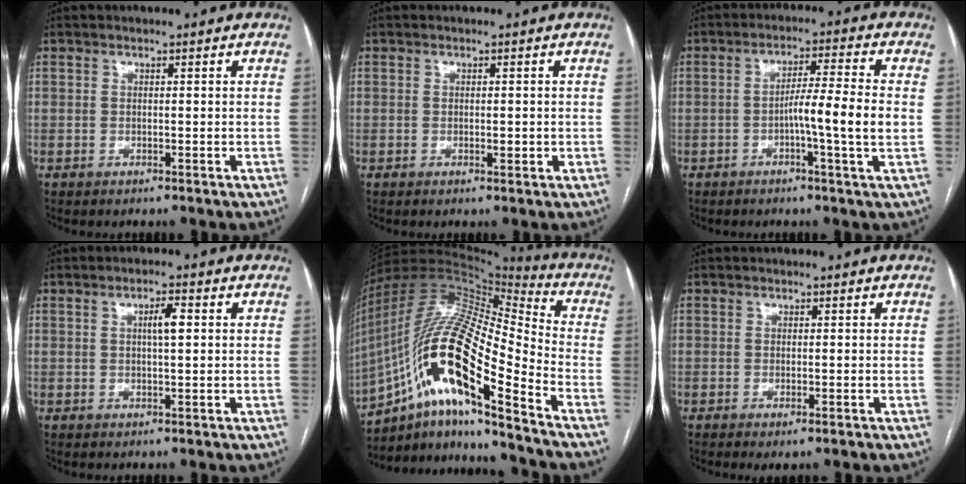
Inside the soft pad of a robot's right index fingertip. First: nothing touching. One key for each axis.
{"total": 1.2, "fx": -0.2, "fy": 0.4, "fz": 1.2, "tx": -0.018, "ty": -0.001, "tz": -0.002}
{"total": 7.8, "fx": -1.3, "fy": -0.9, "fz": 7.6, "tx": -0.124, "ty": 0.003, "tz": -0.024}
{"total": 3.0, "fx": 0.6, "fy": 0.5, "fz": 2.9, "tx": -0.051, "ty": 0.005, "tz": 0.010}
{"total": 21.7, "fx": -10.9, "fy": 3.8, "fz": 18.4, "tx": -0.380, "ty": 0.006, "tz": -0.193}
{"total": 1.2, "fx": -0.6, "fy": 0.2, "fz": 1.1, "tx": -0.016, "ty": -0.004, "tz": -0.007}